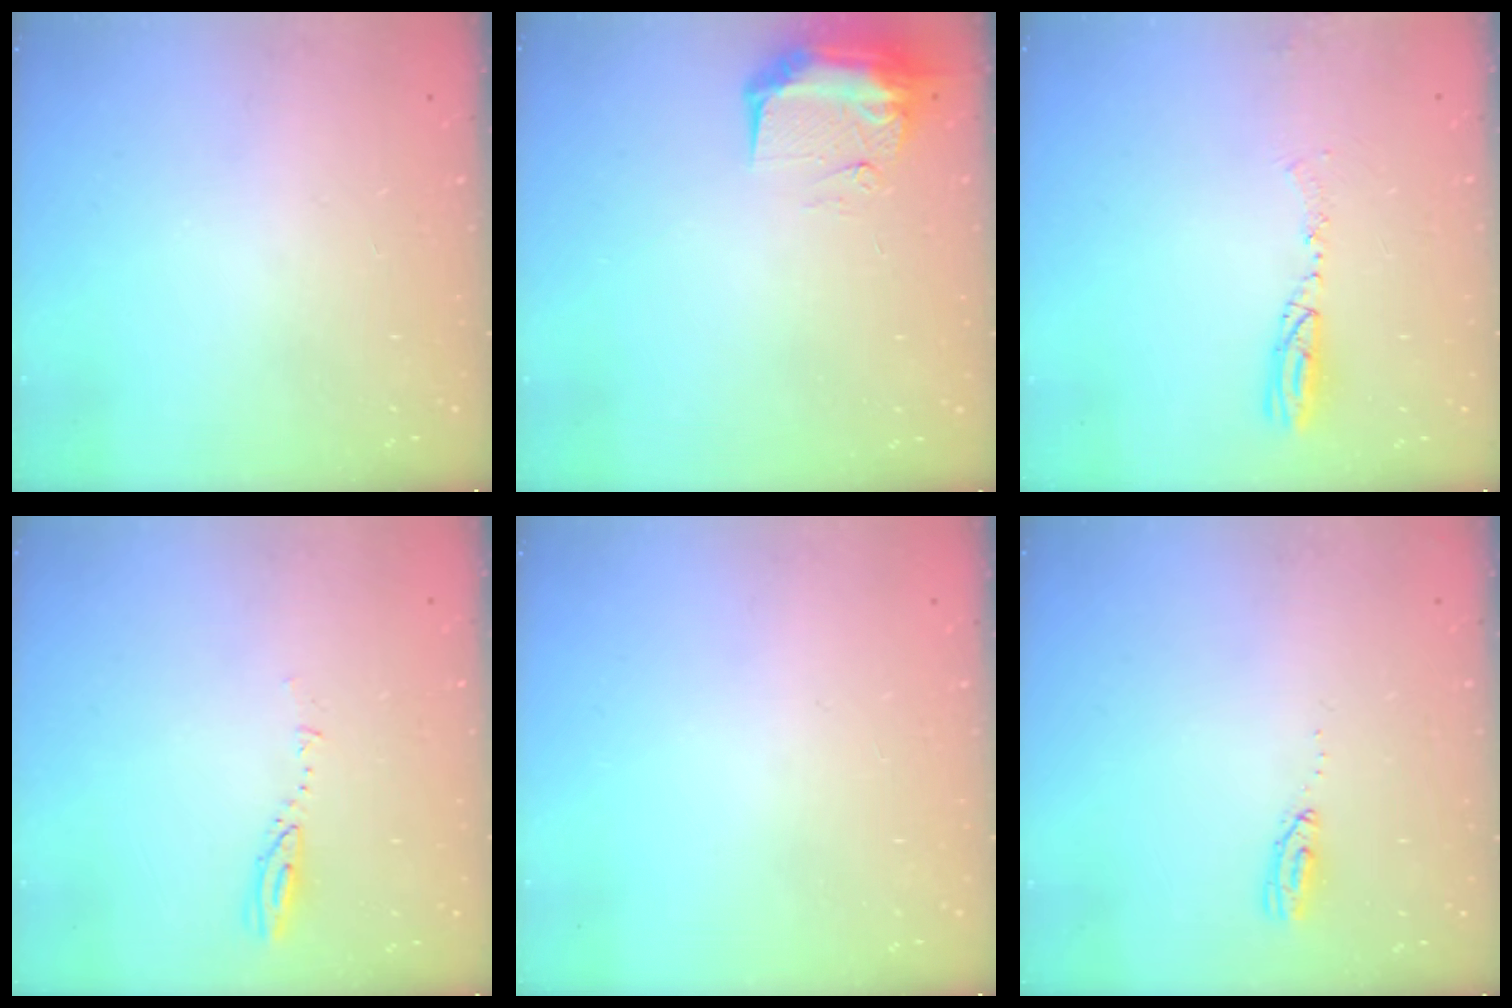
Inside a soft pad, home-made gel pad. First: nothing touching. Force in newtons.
{"total": 9.2, "press": 9.1, "slide": 0.9}
{"total": 5.9, "press": 5.8, "slide": 0.9}
{"total": 2.9, "press": 2.9, "slide": 0.3}
{"total": 0.0}
{"total": 4.9, "press": 4.9, "slide": 0.5}